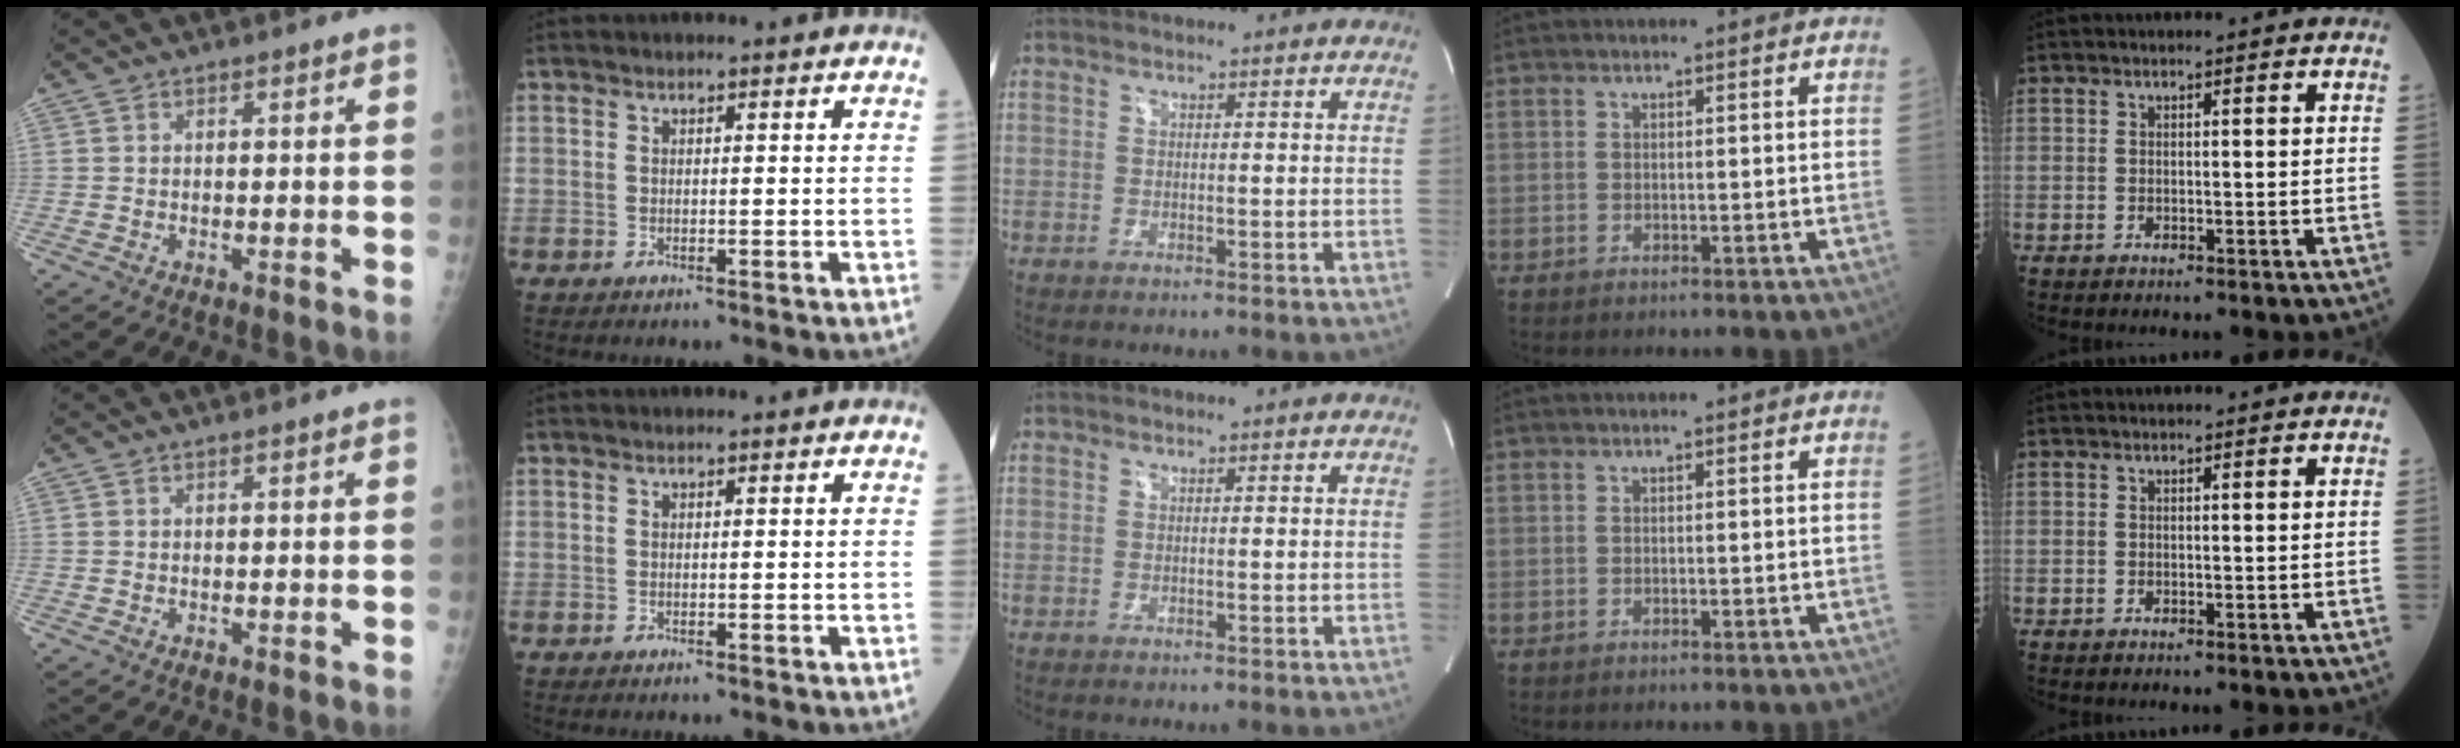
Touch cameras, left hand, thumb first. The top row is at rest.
{}